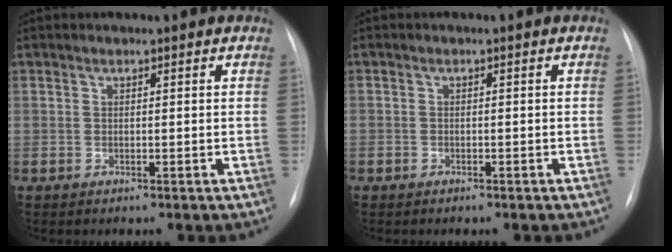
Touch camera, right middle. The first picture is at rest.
{"total": 0.6, "force": [-0.5, 0.4, 0.2], "torque": [-0.009, 0.002, -0.008]}